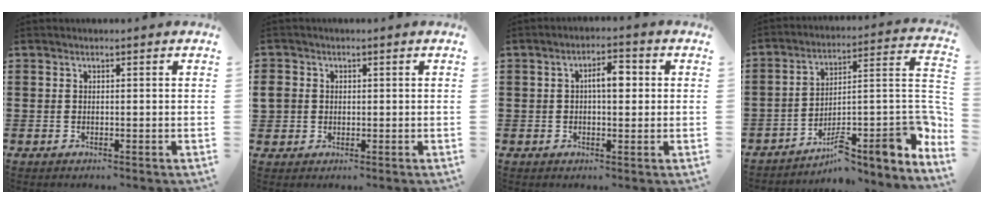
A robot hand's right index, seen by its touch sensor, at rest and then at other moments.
{"total": 2.2, "force": [0.1, 2.1, 0.6], "torque": [-0.020, 0.009, 0.000]}
{"total": 4.3, "force": [0.4, 1.7, 4.0], "torque": [-0.061, 0.002, 0.000]}
{"total": 9.8, "force": [-4.7, 2.6, 8.2], "torque": [-0.111, -0.015, -0.086]}